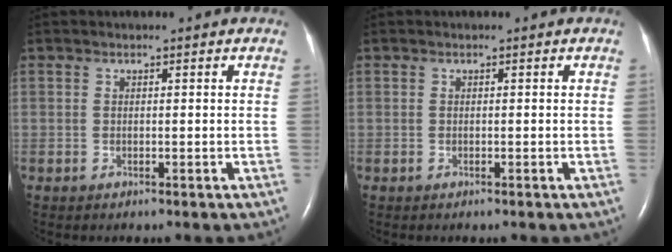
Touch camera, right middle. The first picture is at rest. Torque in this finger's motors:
{"motor_torque": [0.23, -0.13, 0.03, 0.01]}